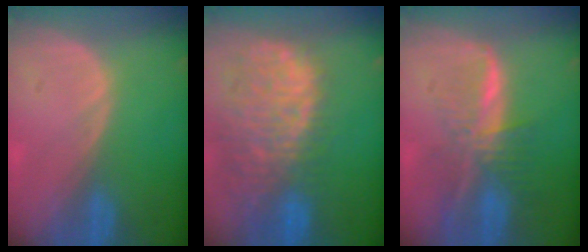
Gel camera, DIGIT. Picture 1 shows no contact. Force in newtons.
{"total": 13.8, "press": 11.3, "slide": 7.9}
{"total": 8.1, "press": 6.8, "slide": 4.3}